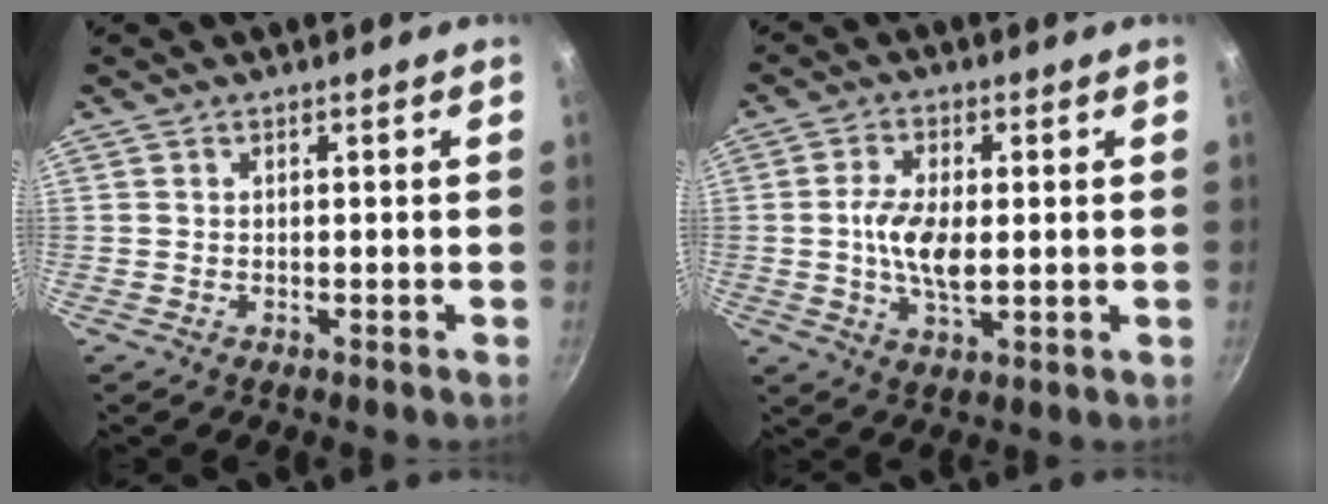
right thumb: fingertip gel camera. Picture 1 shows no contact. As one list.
[{"total": 8.4, "force": [0.2, 3.8, 7.4], "torque": [-0.145, -0.005, 0.003]}]